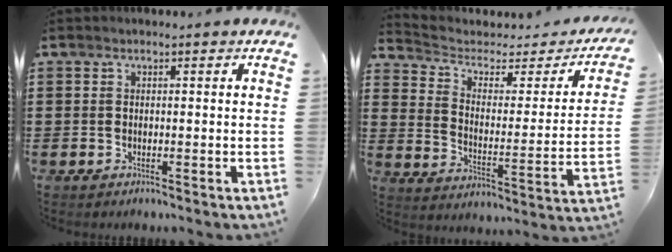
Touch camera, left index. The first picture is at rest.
{"total": 3.4, "force": [2.3, 2.0, 1.4], "torque": [-0.048, -0.014, 0.033]}